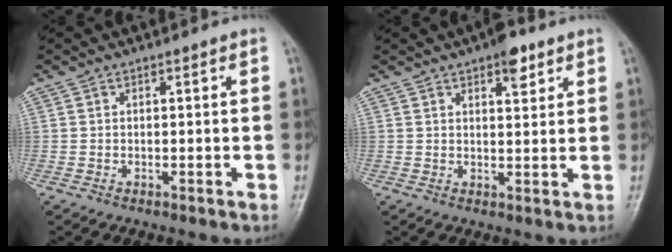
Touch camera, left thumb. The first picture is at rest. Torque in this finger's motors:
{"motor_torque": [0.82, -0.07, 0.55, -0.13, 0.00]}